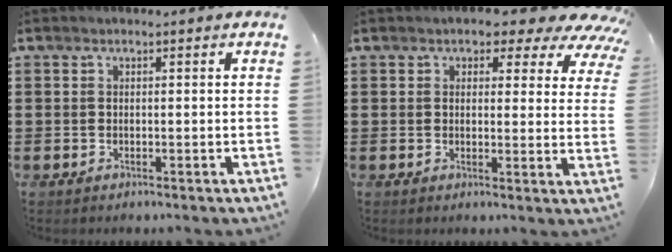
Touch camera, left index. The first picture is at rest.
{"total": 4.4, "force": [3.3, 2.0, 2.1], "torque": [-0.034, -0.017, 0.051]}